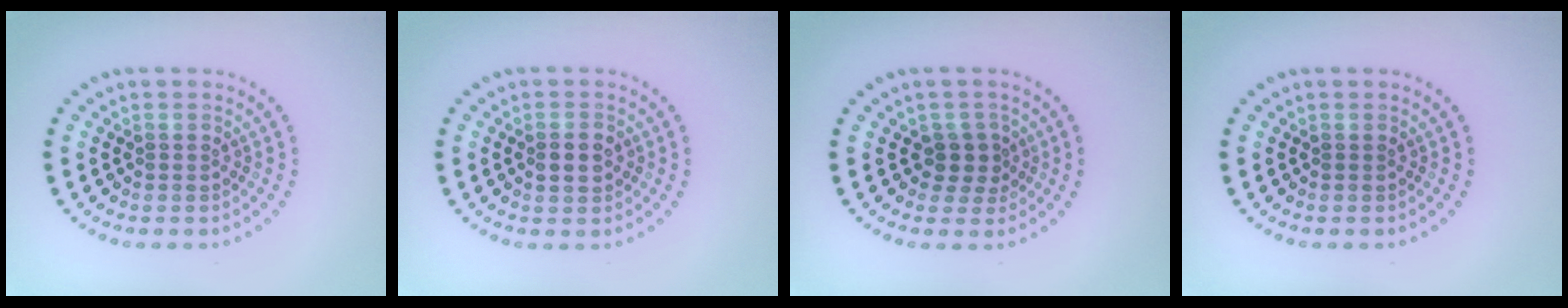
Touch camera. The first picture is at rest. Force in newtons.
{"total": 2.2, "press": 2.2, "slide": 0.1}
{"total": 2.3, "press": 1.9, "slide": 1.3}
{"total": 0.0}